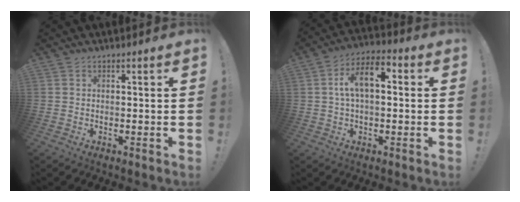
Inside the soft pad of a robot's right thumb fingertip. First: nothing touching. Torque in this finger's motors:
{"motor_torque": [1.79, 1.97, 1.16, 0.22, 0.07]}